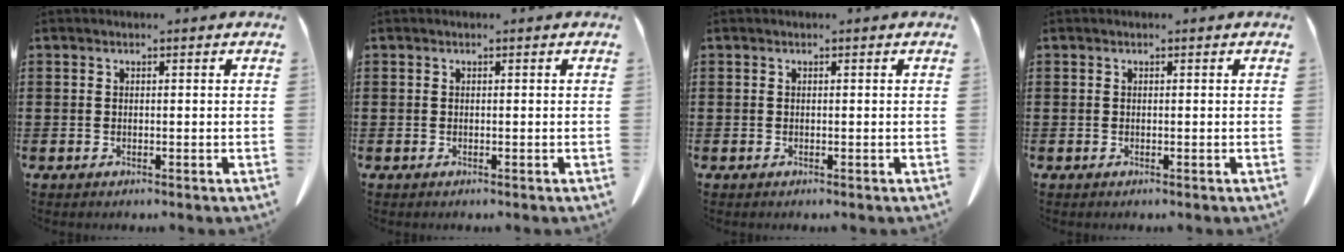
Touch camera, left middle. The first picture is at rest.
{"total": 0.0}
{"total": 0.0}
{"total": 0.0}